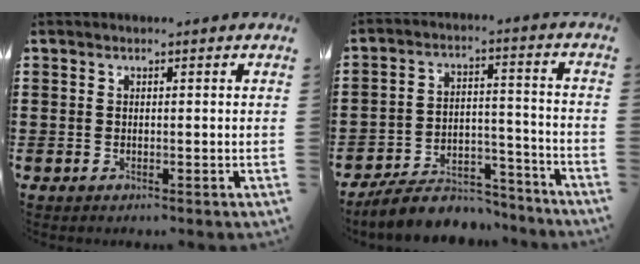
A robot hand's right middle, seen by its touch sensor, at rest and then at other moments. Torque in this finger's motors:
{"motor_torque": [1.31, -0.24, 0.59, 0.12]}